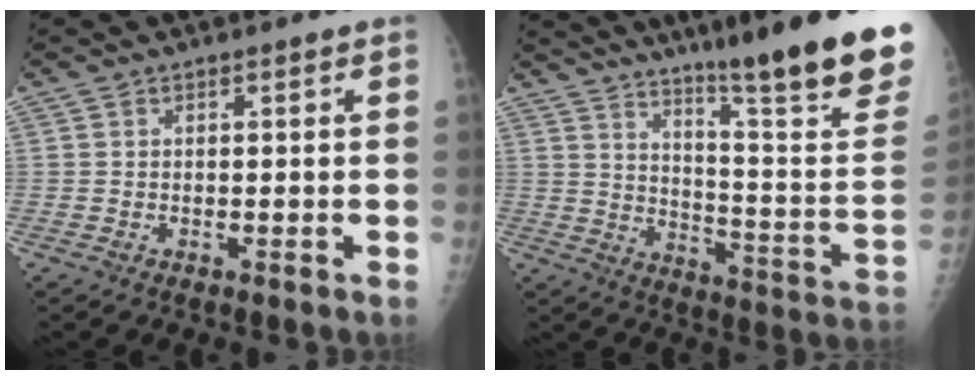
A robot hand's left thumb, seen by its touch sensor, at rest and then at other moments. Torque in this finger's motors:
{"motor_torque": [3.08, 1.93, 1.38, -1.39, 0.15]}